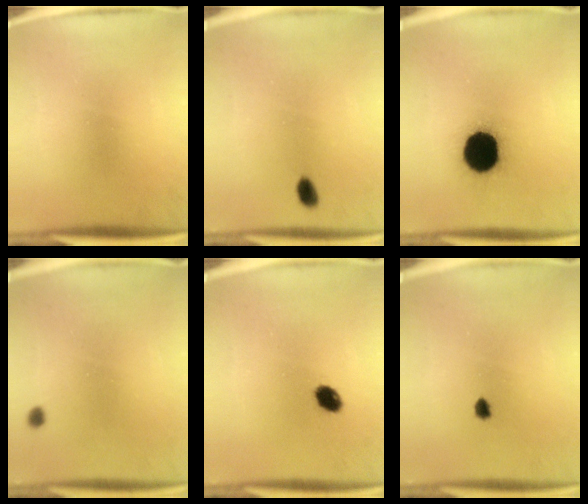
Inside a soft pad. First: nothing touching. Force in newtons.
{"total": 2.4}
{"total": 19.8}
{"total": 0.9}
{"total": 4.0}
{"total": 1.1}